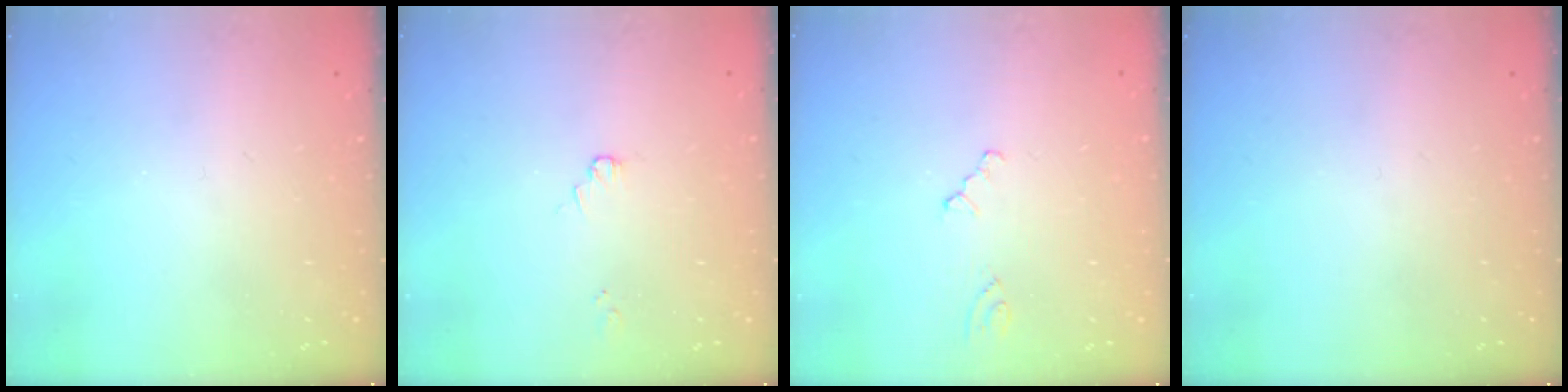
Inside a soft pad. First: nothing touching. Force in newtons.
{"total": 0.9, "press": 0.8, "slide": 0.2}
{"total": 0.9, "press": 0.9, "slide": 0.2}
{"total": 0.0}